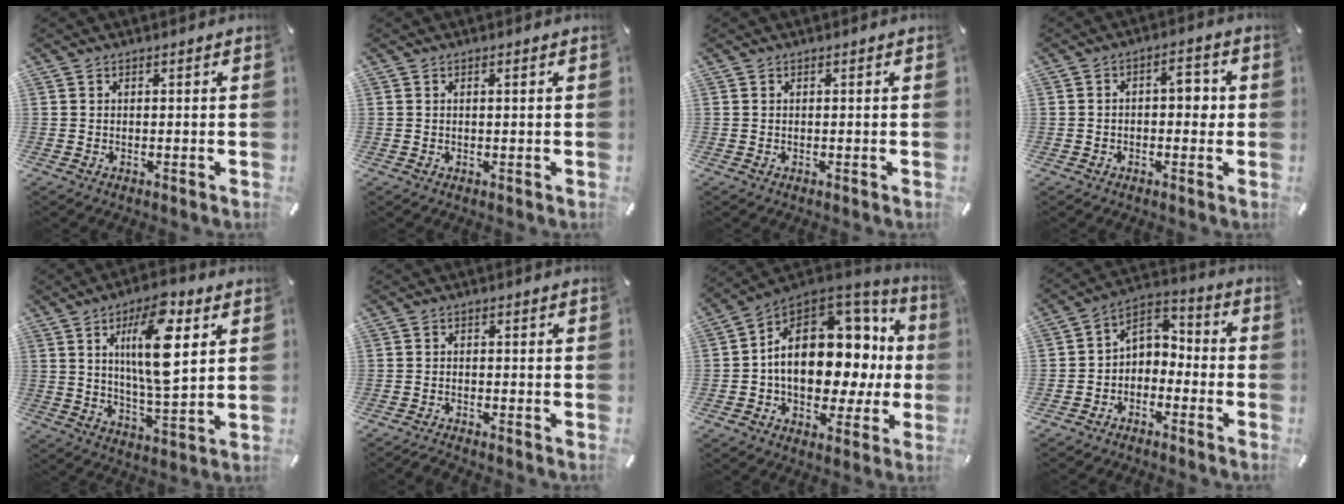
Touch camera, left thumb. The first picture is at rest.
{"total": 0.7, "force": [0.2, 0.1, 0.7], "torque": [-0.011, 0.000, 0.002]}
{"total": 0.0}
{"total": 5.0, "force": [-0.1, 2.9, 4.1], "torque": [-0.055, 0.005, -0.011]}
{"total": 15.0, "force": [5.1, 4.8, 13.2], "torque": [-0.235, -0.017, 0.075]}
{"total": 1.8, "force": [-1.7, 0.2, 0.6], "torque": [-0.010, 0.008, -0.033]}
{"total": 19.6, "force": [1.5, 13.4, 14.3], "torque": [-0.218, -0.018, 0.033]}
{"total": 5.2, "force": [-1.9, 4.6, 1.5], "torque": [-0.025, 0.020, -0.038]}